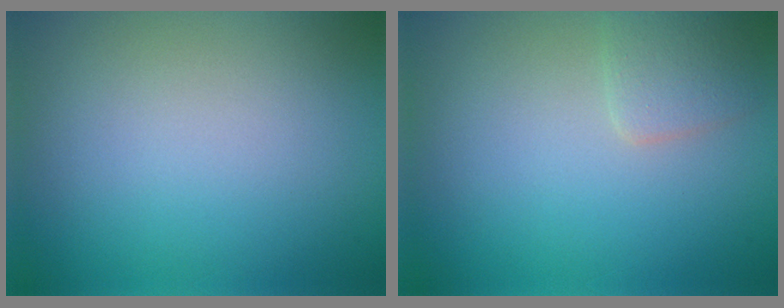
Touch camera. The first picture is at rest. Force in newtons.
{"total": 1.9, "press": 1.9, "slide": 0.1}